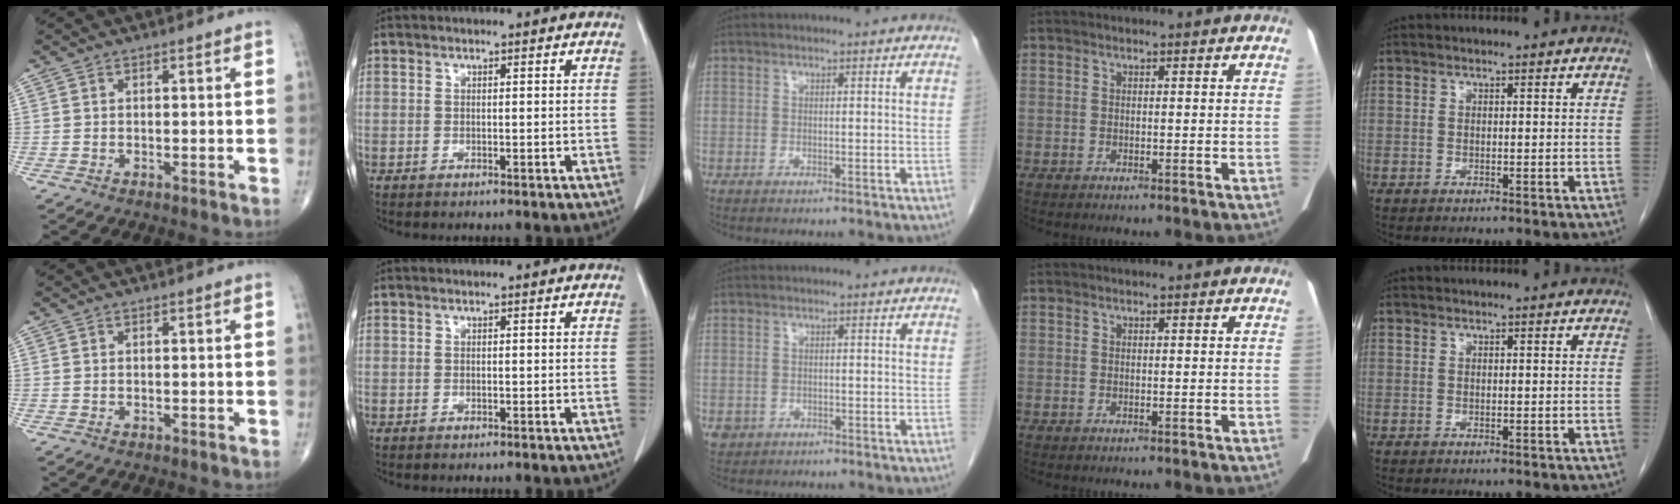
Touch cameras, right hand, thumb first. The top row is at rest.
{"middle": {"total": 1.8, "force": [-0.7, 1.6, 0.4], "torque": [-0.007, 0.004, -0.006]}}